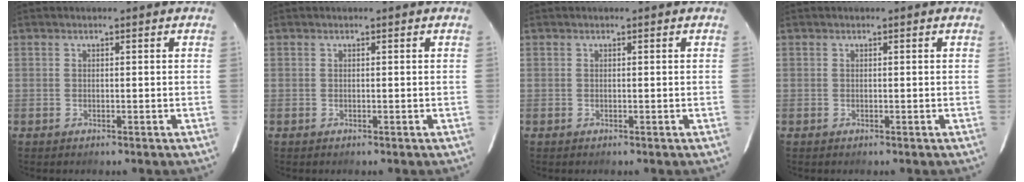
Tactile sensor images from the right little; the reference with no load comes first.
{"total": 0.0}
{"total": 0.0}
{"total": 0.0}